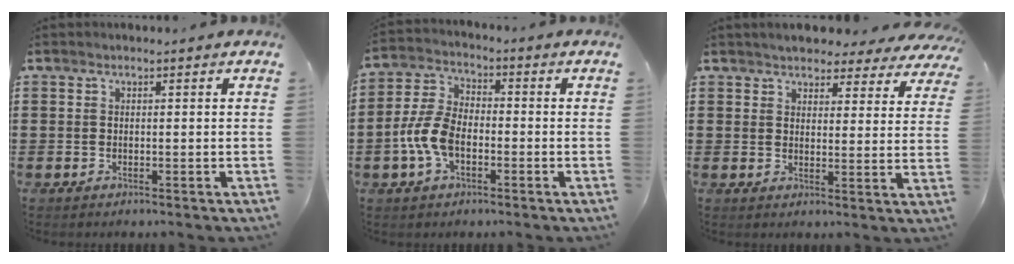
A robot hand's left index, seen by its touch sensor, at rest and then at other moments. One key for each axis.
{"total": 7.0, "fx": -2.3, "fy": 4.1, "fz": 5.2, "tx": -0.138, "ty": -0.001, "tz": -0.053}
{"total": 3.9, "fx": 3.8, "fy": 0.6, "fz": 0.2, "tx": -0.014, "ty": -0.019, "tz": 0.065}